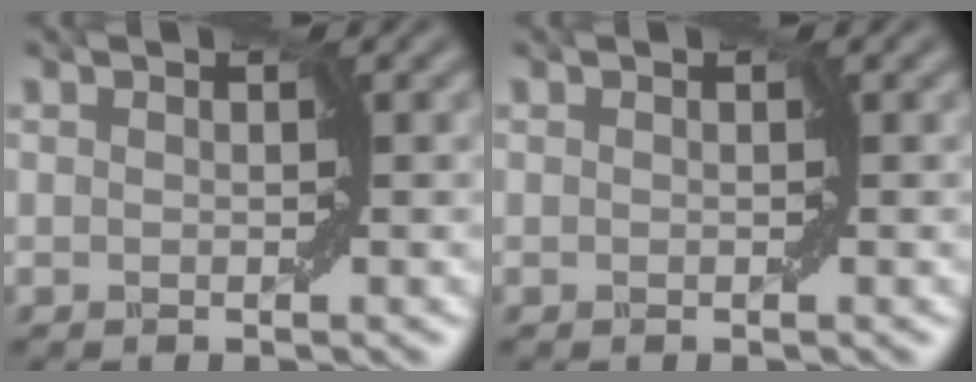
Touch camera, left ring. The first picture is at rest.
{"total": 0.0}